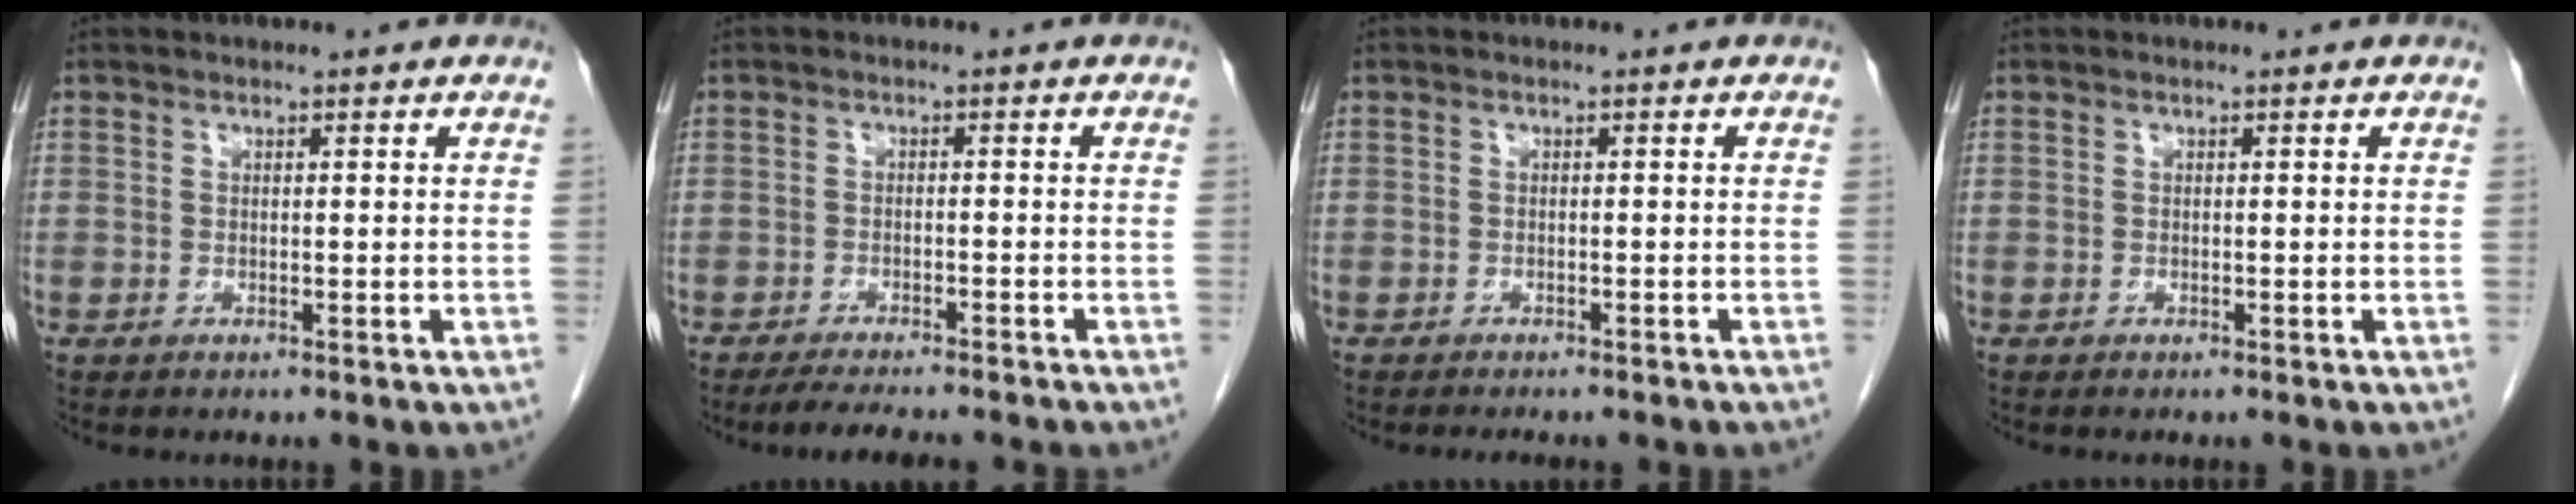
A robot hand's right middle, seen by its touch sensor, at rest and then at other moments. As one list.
[{"total": 7.5, "force": [-6.5, 0.5, 3.7], "torque": [-0.050, -0.013, -0.096]}, {"total": 4.9, "force": [-4.3, 0.8, 2.2], "torque": [-0.026, -0.006, -0.050]}, {"total": 0.0}]